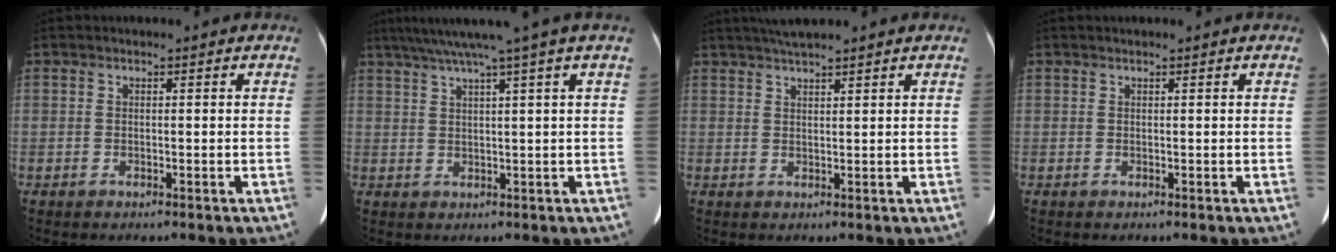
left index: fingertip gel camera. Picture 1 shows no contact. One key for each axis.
{"total": 7.4, "fx": 5.3, "fy": -2.3, "fz": 4.6, "tx": -0.070, "ty": 0.021, "tz": 0.079}
{"total": 3.7, "fx": 3.2, "fy": -0.1, "fz": 2.0, "tx": -0.037, "ty": 0.020, "tz": 0.057}
{"total": 0.0}